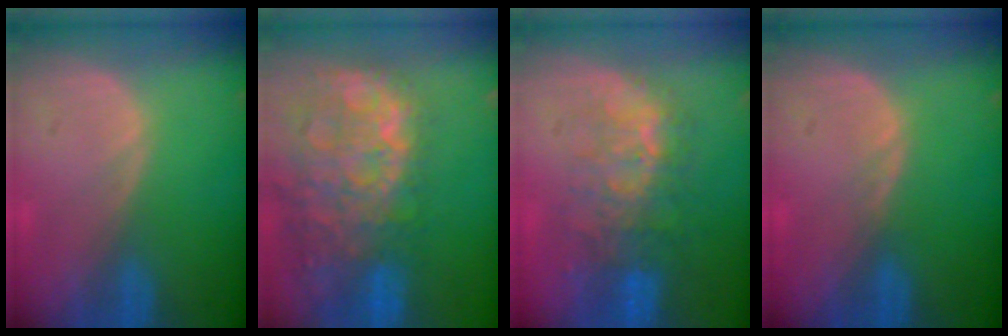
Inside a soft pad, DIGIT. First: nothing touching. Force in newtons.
{"total": 15.0, "press": 12.2, "slide": 8.7}
{"total": 9.7, "press": 8.4, "slide": 4.8}
{"total": 0.7, "press": 0.7, "slide": 0.2}